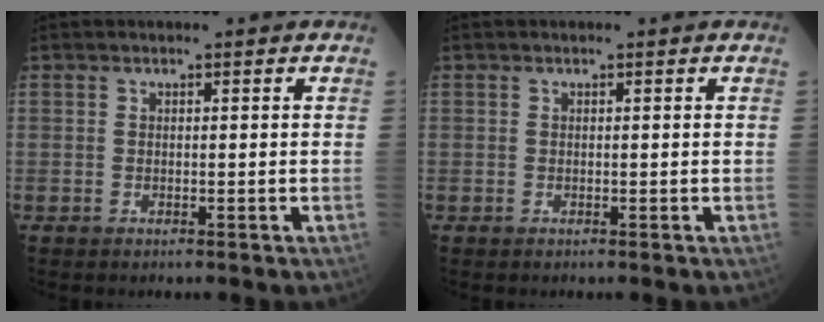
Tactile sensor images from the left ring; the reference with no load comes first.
{"total": 0.0}